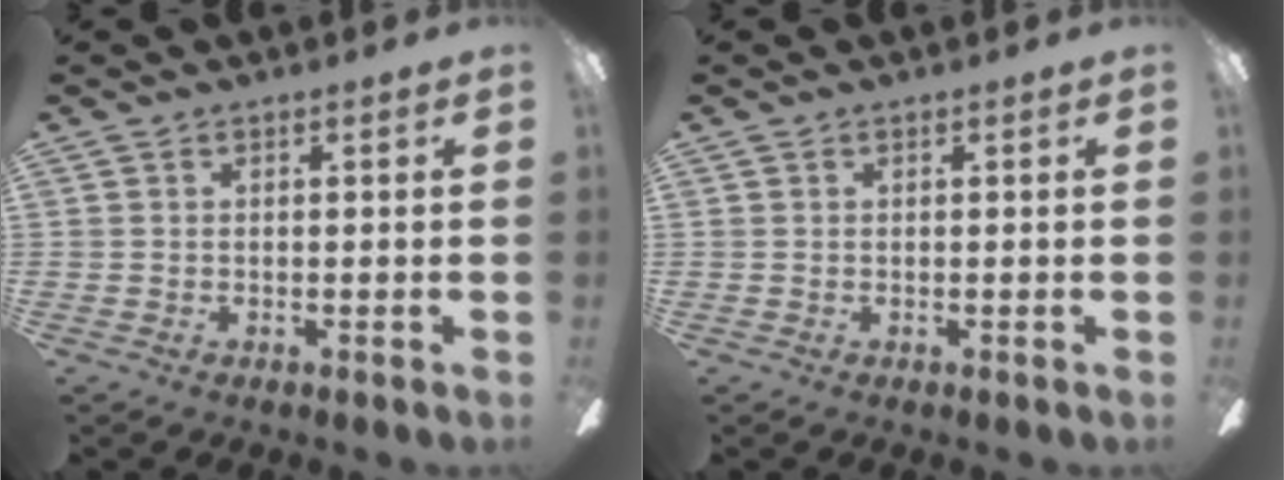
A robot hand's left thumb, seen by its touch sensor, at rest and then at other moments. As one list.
[{"total": 0.0}]